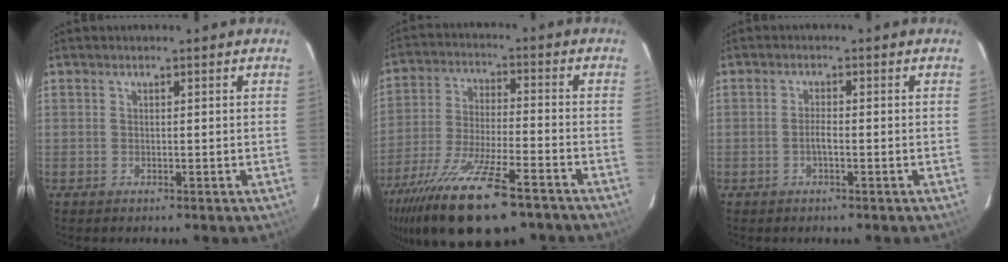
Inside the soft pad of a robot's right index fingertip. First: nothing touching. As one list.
[{"total": 21.2, "force": [-15.2, 5.5, 13.6], "torque": [-0.275, -0.056, -0.259]}, {"total": 1.9, "force": [-0.7, 0.4, 1.7], "torque": [-0.033, 0.003, -0.015]}]